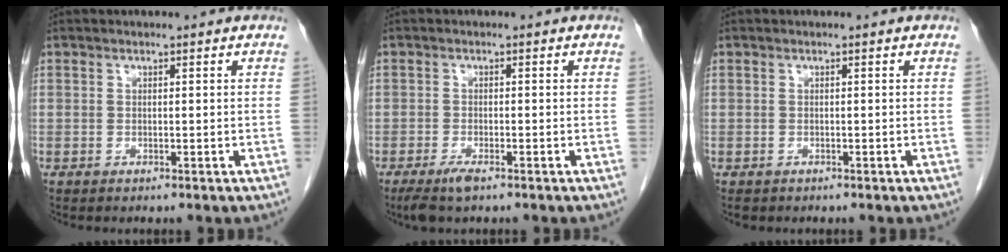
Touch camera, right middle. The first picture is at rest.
{"total": 3.2, "force": [-2.1, 0.7, 2.3], "torque": [-0.050, -0.007, -0.037]}
{"total": 0.7, "force": [-0.5, 0.5, 0.1], "torque": [-0.006, 0.001, -0.005]}